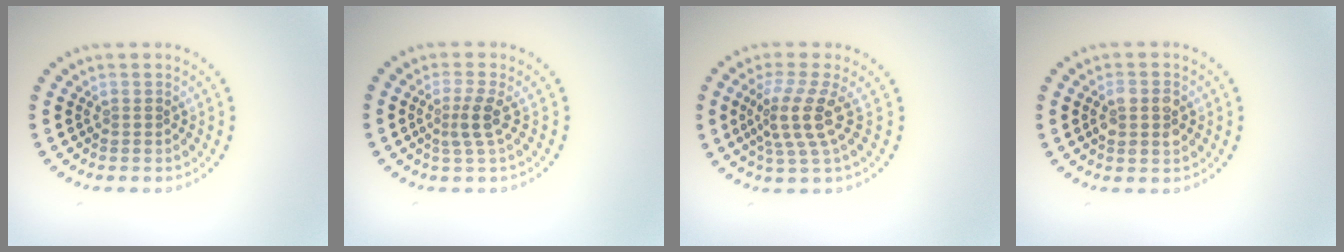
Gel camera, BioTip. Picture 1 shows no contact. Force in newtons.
{"total": 2.1, "press": 1.6, "slide": 1.4}
{"total": 3.7, "press": 2.9, "slide": 2.3}
{"total": 2.4, "press": 2.4, "slide": 0.3}